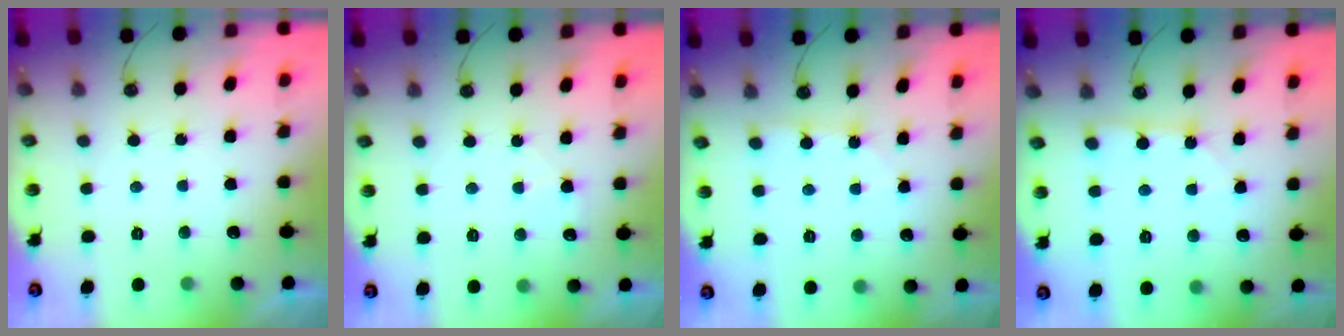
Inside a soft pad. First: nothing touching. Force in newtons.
{"total": 4.3, "press": 4.3, "slide": 0.5}
{"total": 2.4, "press": 2.4, "slide": 0.3}
{"total": 2.4, "press": 2.4, "slide": 0.2}